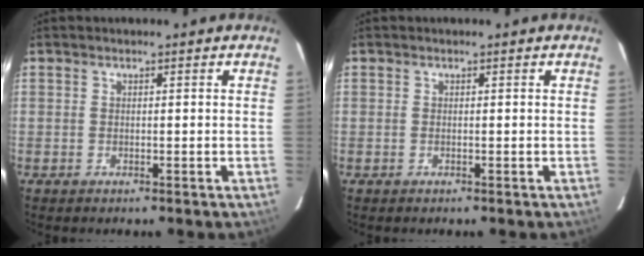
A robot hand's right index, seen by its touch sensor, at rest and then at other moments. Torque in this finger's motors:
{"motor_torque": [-0.02, -0.14, -0.07, 0.00]}